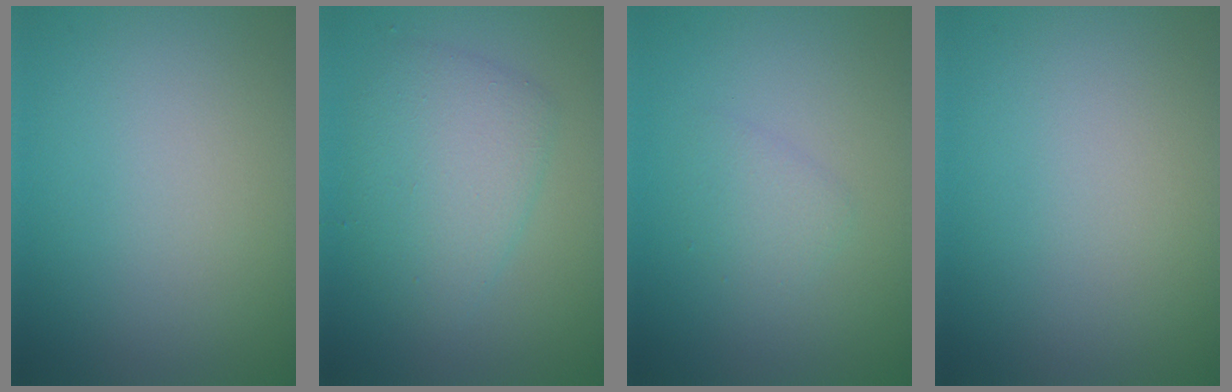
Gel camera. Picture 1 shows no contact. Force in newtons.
{"total": 4.2, "press": 4.2, "slide": 0.1}
{"total": 1.4, "press": 1.4, "slide": 0.0}
{"total": 0.0}